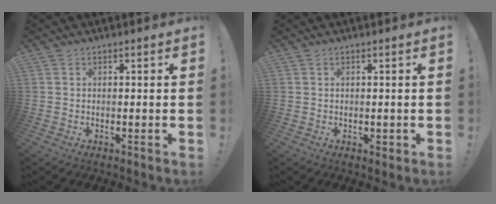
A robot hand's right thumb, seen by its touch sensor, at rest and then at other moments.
{"total": 0.9, "force": [0.0, 0.7, 0.6], "torque": [-0.009, 0.001, 0.000]}